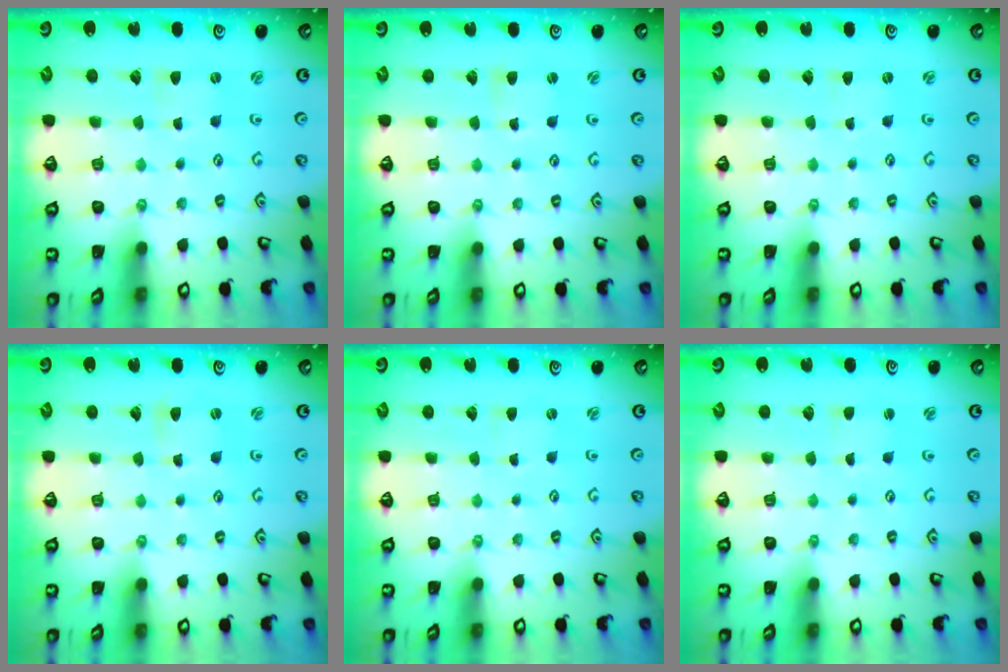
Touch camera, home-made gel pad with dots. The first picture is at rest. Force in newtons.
{"total": 1.5, "press": 1.4, "slide": 0.2}
{"total": 0.0}
{"total": 1.6, "press": 1.6, "slide": 0.3}
{"total": 0.0}
{"total": 1.0, "press": 1.0, "slide": 0.1}